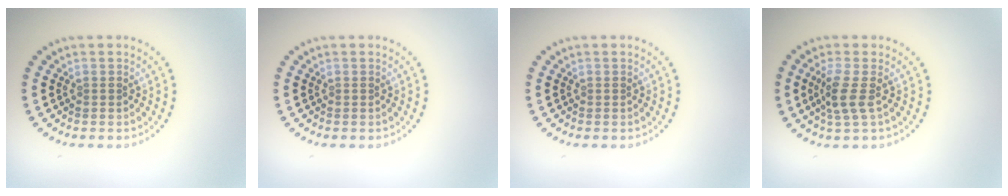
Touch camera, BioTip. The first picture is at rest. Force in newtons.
{"total": 0.0}
{"total": 0.0}
{"total": 2.6, "press": 2.1, "slide": 1.5}